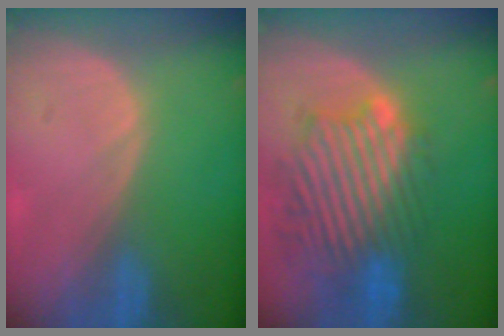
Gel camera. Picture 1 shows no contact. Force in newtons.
{"total": 11.5, "press": 10.5, "slide": 4.6}